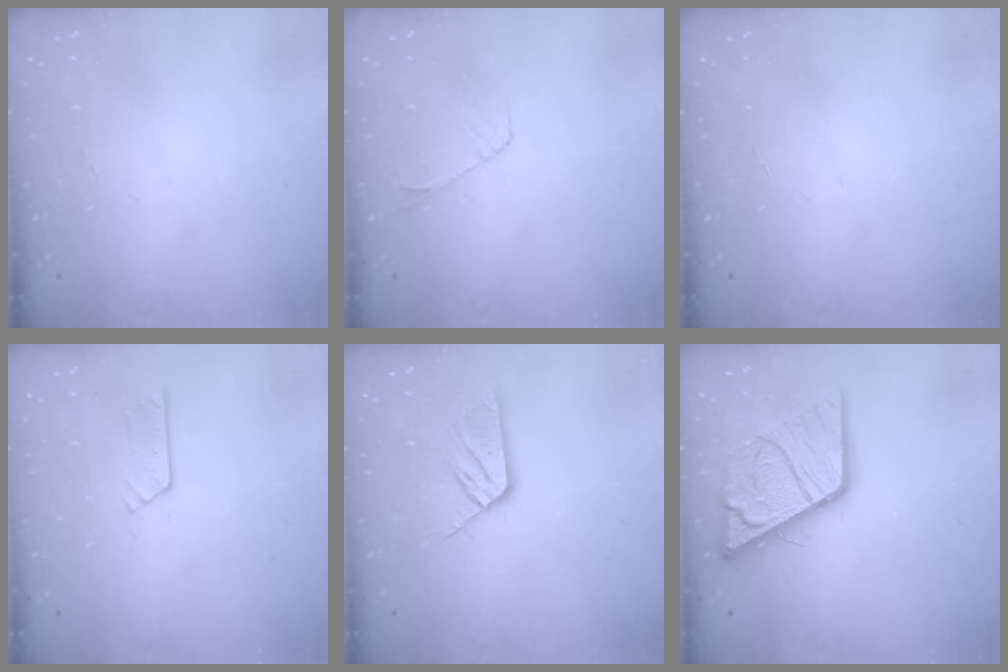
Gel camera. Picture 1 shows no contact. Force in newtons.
{"total": 5.3, "press": 5.2, "slide": 0.5}
{"total": 0.0}
{"total": 2.6, "press": 2.6, "slide": 0.2}
{"total": 9.5, "press": 9.5, "slide": 0.5}
{"total": 17.2, "press": 17.1, "slide": 1.8}